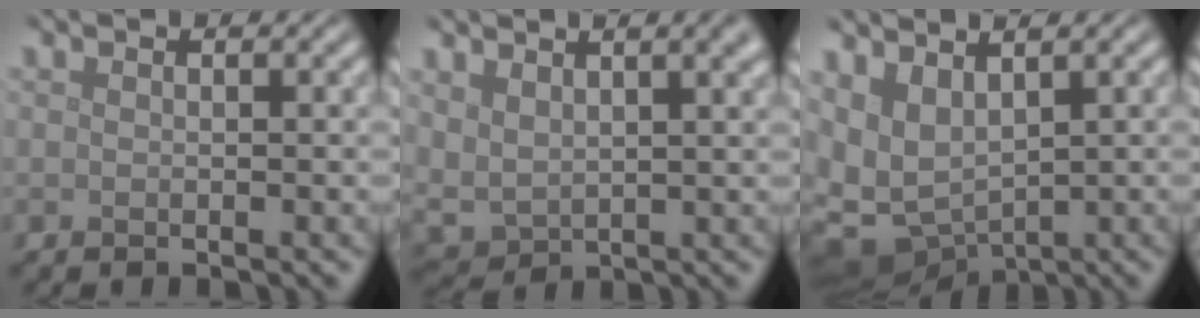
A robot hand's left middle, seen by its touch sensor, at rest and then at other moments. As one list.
[{"total": 6.3, "force": [3.4, 3.2, 4.2], "torque": [-0.089, 0.006, 0.069]}, {"total": 6.3, "force": [0.0, 4.5, 4.4], "torque": [-0.095, -0.017, 0.024]}]